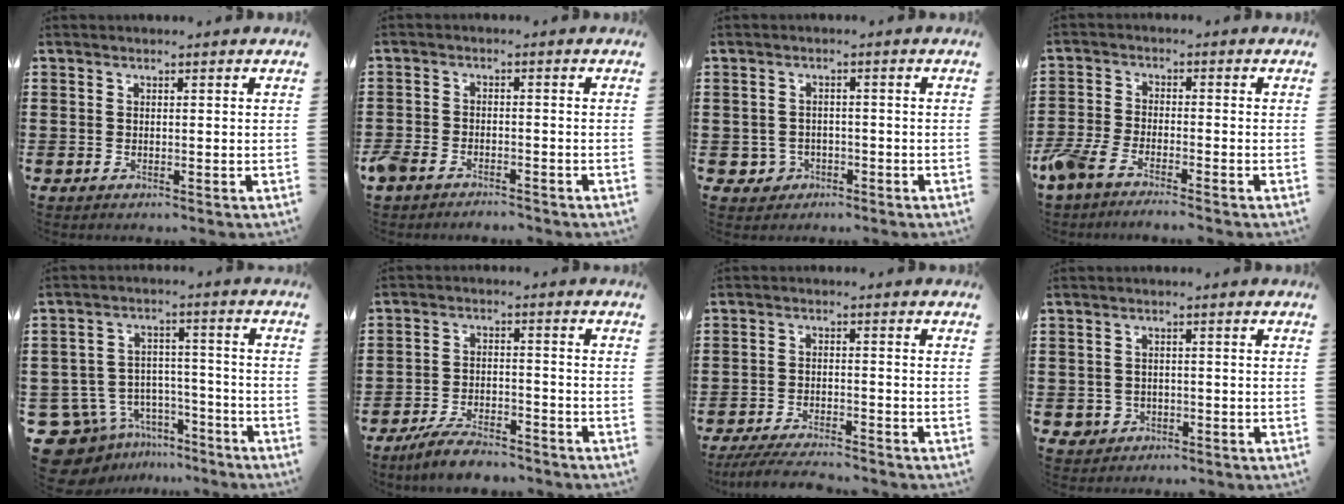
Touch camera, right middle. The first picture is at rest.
{"total": 3.3, "force": [-3.1, 1.1, 0.5], "torque": [-0.034, -0.004, -0.072]}
{"total": 2.1, "force": [-1.2, 1.7, 0.4], "torque": [-0.016, -0.001, -0.028]}
{"total": 4.5, "force": [-3.9, 0.8, 2.0], "torque": [-0.070, -0.010, -0.086]}
{"total": 9.1, "force": [-7.3, 5.2, 1.6], "torque": [-0.056, 0.031, -0.140]}
{"total": 5.4, "force": [-5.1, 0.9, 1.7], "torque": [-0.035, 0.005, -0.099]}
{"total": 4.4, "force": [-4.2, 0.2, 1.4], "torque": [-0.037, -0.009, -0.085]}
{"total": 1.8, "force": [-0.8, 1.6, 0.3], "torque": [-0.012, 0.002, -0.020]}